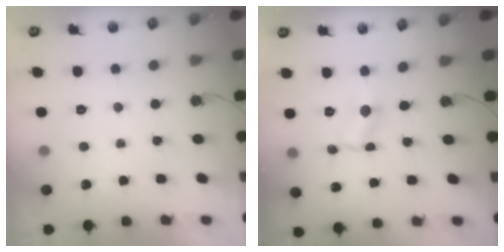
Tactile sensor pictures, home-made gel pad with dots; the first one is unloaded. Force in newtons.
{"total": 1.2, "press": 1.2, "slide": 0.2}